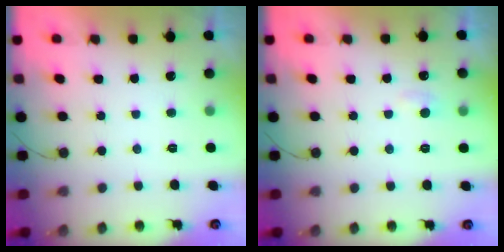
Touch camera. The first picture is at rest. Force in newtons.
{"total": 4.1, "press": 4.1, "slide": 0.5}